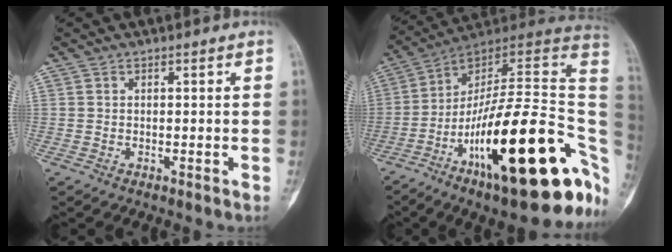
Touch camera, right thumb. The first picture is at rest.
{"total": 31.9, "force": [-9.6, 10.3, 28.7], "torque": [-0.351, 0.071, -0.150]}